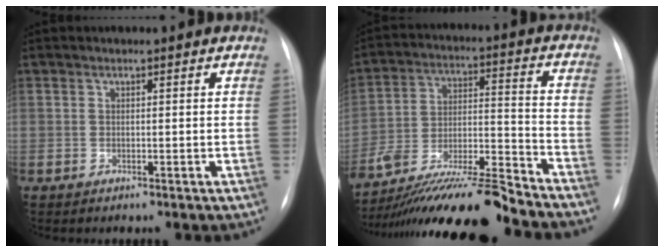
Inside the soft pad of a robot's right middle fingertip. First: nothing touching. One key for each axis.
{"total": 19.0, "fx": -16.9, "fy": 0.0, "fz": 8.8, "tx": -0.167, "ty": -0.006, "tz": -0.295}